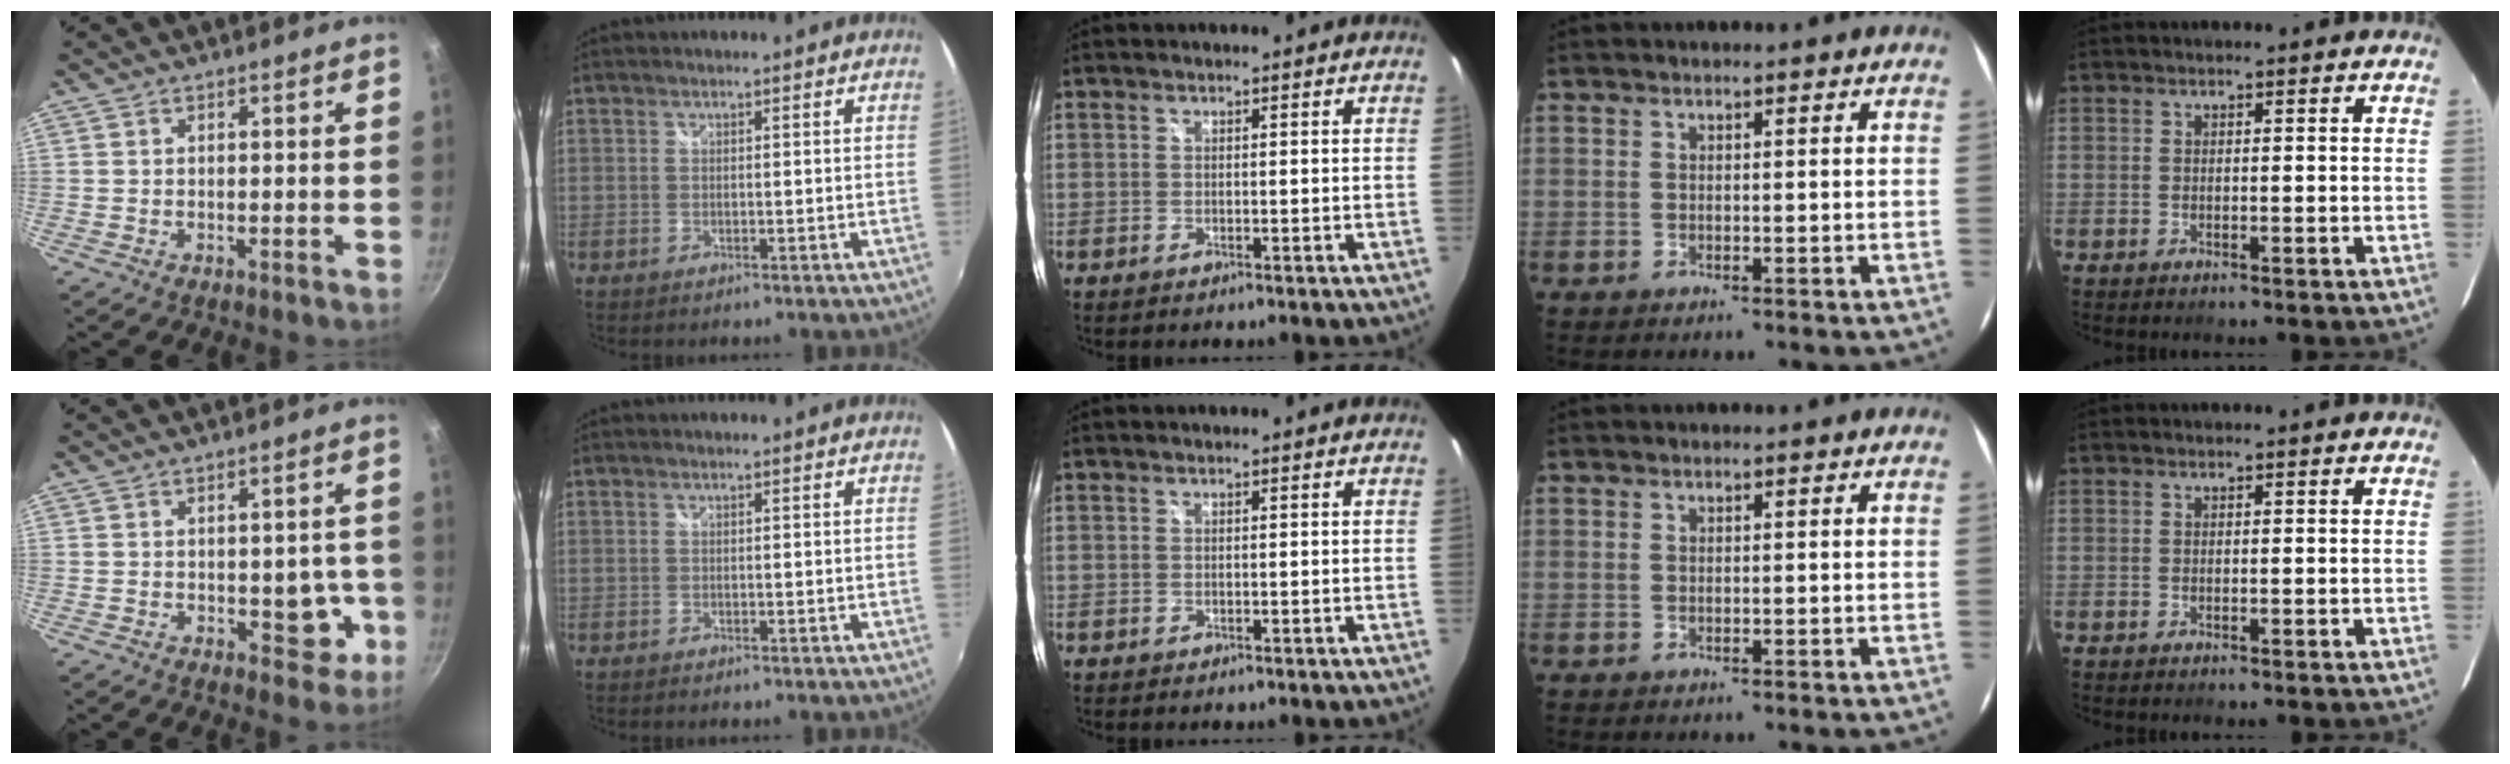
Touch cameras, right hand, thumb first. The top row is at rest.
{"thumb": {"total": 6.1, "force": [-1.2, 3.9, 4.6], "torque": [-0.019, 0.010, -0.010]}}